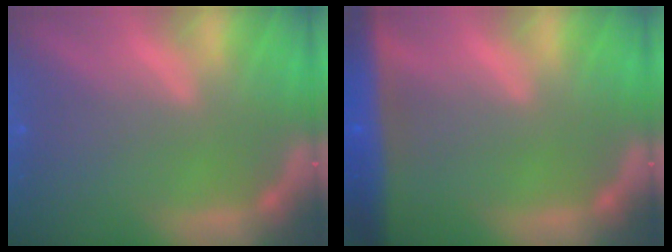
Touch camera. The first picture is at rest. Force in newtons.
{"total": 8.0}